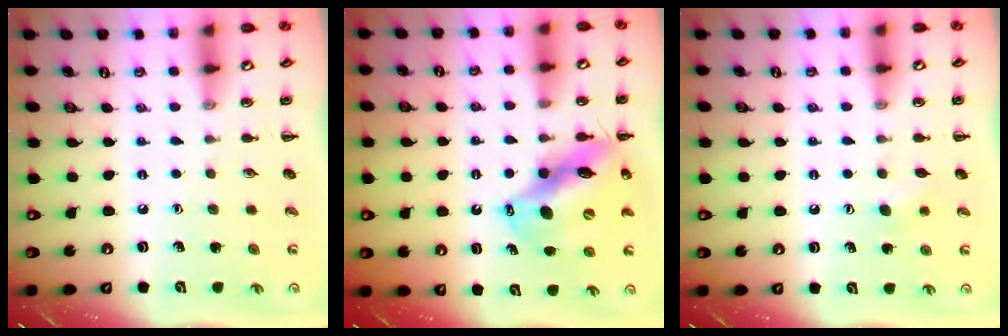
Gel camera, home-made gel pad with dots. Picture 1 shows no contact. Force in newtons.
{"total": 15.1, "press": 14.4, "slide": 4.5}
{"total": 4.9, "press": 4.8, "slide": 1.0}